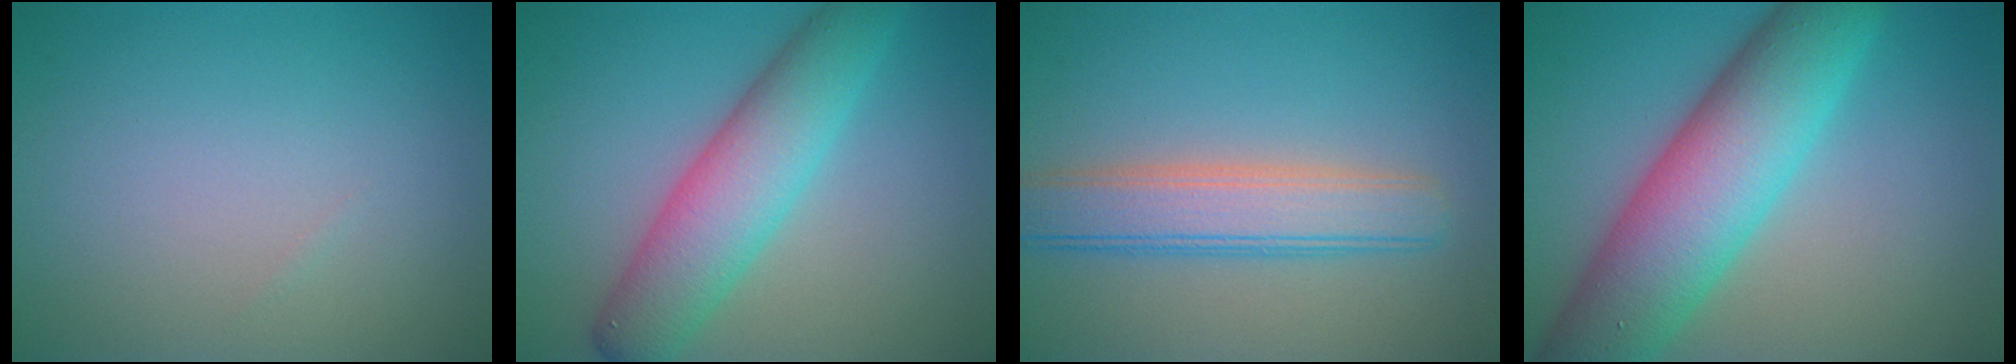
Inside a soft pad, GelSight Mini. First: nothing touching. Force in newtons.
{"total": 6.6, "press": 6.6, "slide": 0.1}
{"total": 5.0, "press": 5.0, "slide": 0.2}
{"total": 10.6, "press": 10.6, "slide": 0.2}